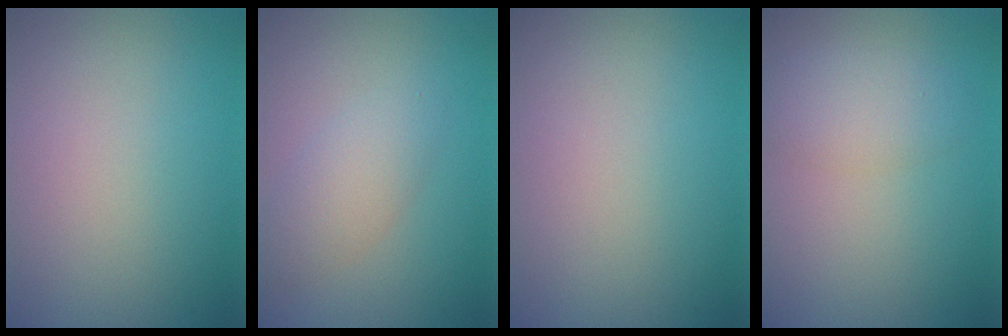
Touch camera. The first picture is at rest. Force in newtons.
{"total": 2.8, "press": 2.8, "slide": 0.2}
{"total": 0.0}
{"total": 2.8, "press": 2.8, "slide": 0.1}